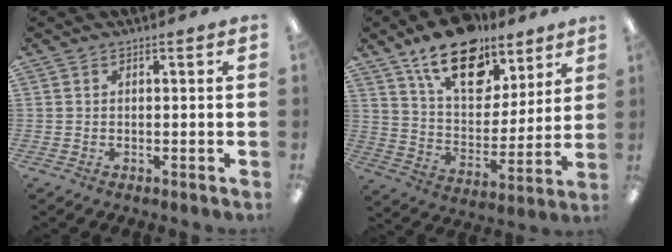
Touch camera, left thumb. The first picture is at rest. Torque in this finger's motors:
{"motor_torque": [1.93, 1.55, 1.73, -1.04, 0.12]}